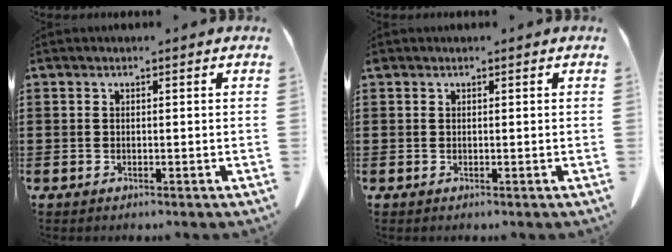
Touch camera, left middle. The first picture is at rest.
{"total": 0.0}